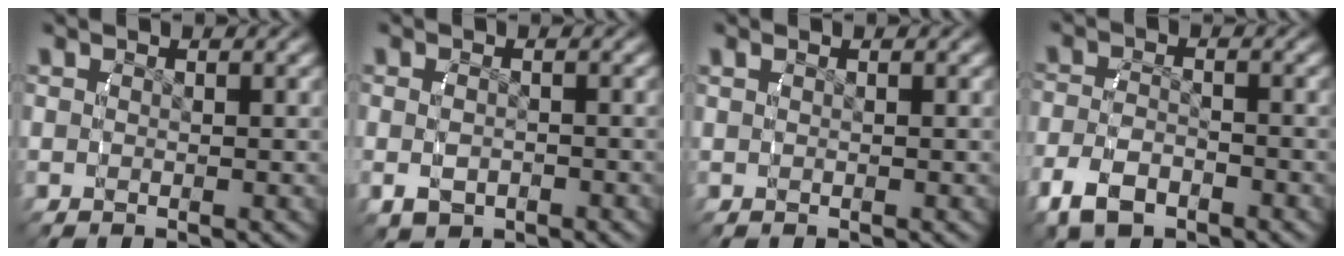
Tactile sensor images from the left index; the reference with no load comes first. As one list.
[{"total": 2.0, "force": [-0.8, 1.5, 1.2], "torque": [-0.033, -0.007, -0.007]}, {"total": 0.0}, {"total": 3.9, "force": [-2.1, 2.5, 2.3], "torque": [-0.054, -0.011, -0.026]}]